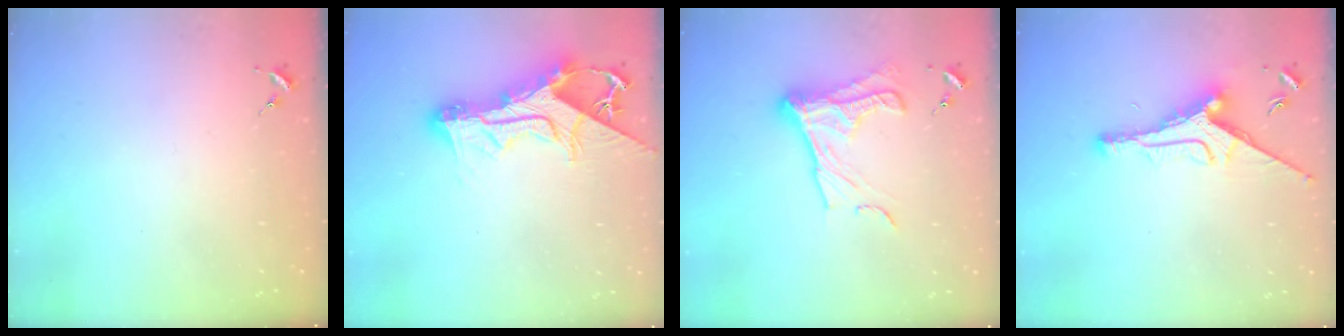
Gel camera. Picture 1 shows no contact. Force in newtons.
{"total": 15.5, "press": 15.4, "slide": 1.6}
{"total": 13.8, "press": 13.8, "slide": 0.6}
{"total": 12.7, "press": 12.6, "slide": 1.2}